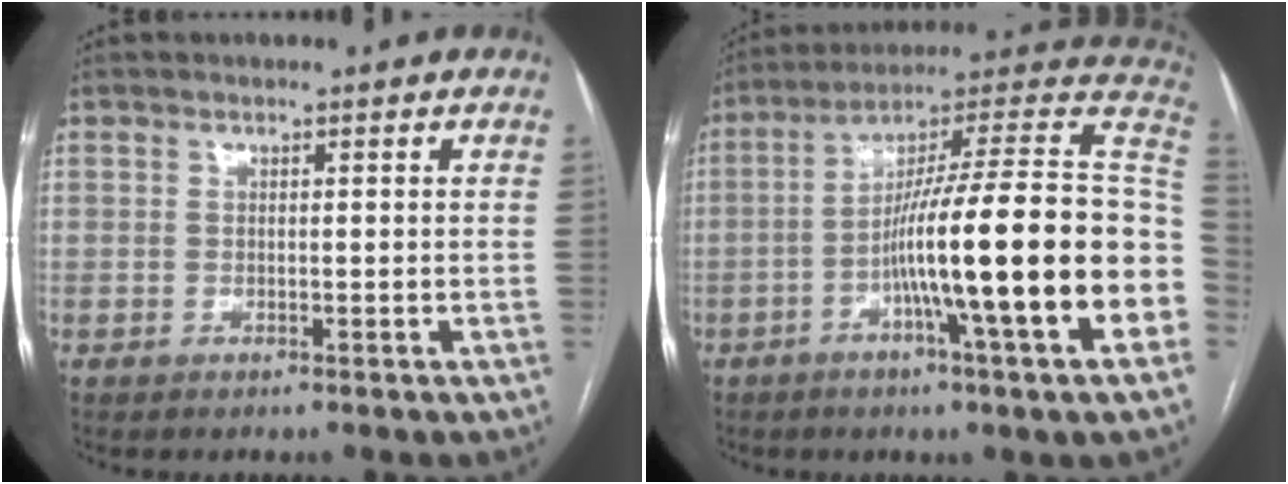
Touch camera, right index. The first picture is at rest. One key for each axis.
{"total": 26.0, "fx": -5.5, "fy": 0.7, "fz": 25.4, "tx": -0.299, "ty": 0.011, "tz": -0.100}